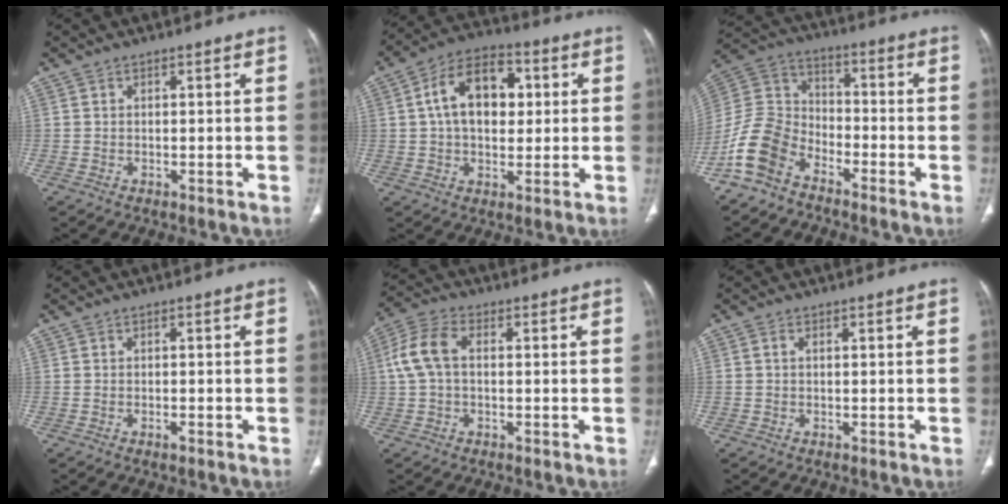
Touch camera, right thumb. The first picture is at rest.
{"total": 13.5, "force": [2.3, 8.7, 10.0], "torque": [-0.139, 0.017, 0.030]}
{"total": 10.9, "force": [-7.5, 6.4, 4.6], "torque": [-0.094, 0.056, -0.163]}
{"total": 1.2, "force": [-1.0, 0.0, 0.7], "torque": [-0.017, 0.004, -0.018]}
{"total": 7.1, "force": [0.5, 4.2, 5.7], "torque": [-0.127, 0.023, 0.006]}
{"total": 0.8, "force": [0.1, 0.4, 0.7], "torque": [-0.015, 0.000, -0.002]}